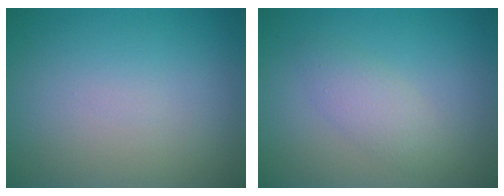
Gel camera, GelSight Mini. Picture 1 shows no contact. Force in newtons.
{"total": 2.2, "press": 2.2, "slide": 0.0}